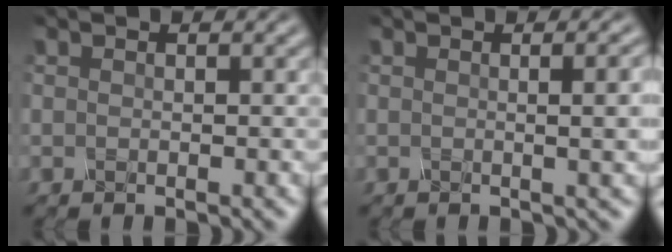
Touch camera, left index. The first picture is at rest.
{"total": 5.1, "force": [0.3, 2.1, 4.6], "torque": [-0.026, 0.015, 0.001]}